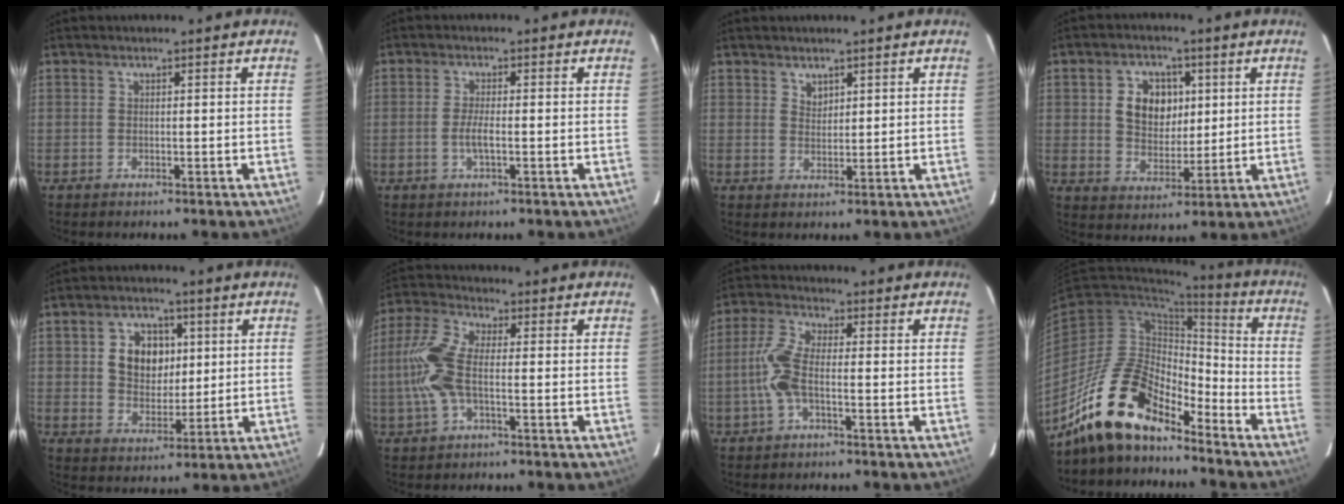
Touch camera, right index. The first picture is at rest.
{"total": 2.9, "force": [-0.8, 0.3, 2.7], "torque": [-0.055, -0.003, -0.016]}
{"total": 1.9, "force": [1.5, 1.1, 0.5], "torque": [-0.004, 0.001, 0.029]}
{"total": 8.7, "force": [2.1, 6.7, 5.2], "torque": [-0.096, 0.017, 0.042]}
{"total": 8.5, "force": [1.9, 6.6, 5.0], "torque": [-0.093, 0.017, 0.040]}
{"total": 10.0, "force": [-1.2, 4.1, 9.1], "torque": [-0.211, 0.011, -0.028]}
{"total": 6.8, "force": [-1.7, 1.9, 6.3], "torque": [-0.146, 0.007, -0.037]}
{"total": 16.6, "force": [-13.4, 5.8, 7.9], "torque": [-0.155, 0.010, -0.250]}